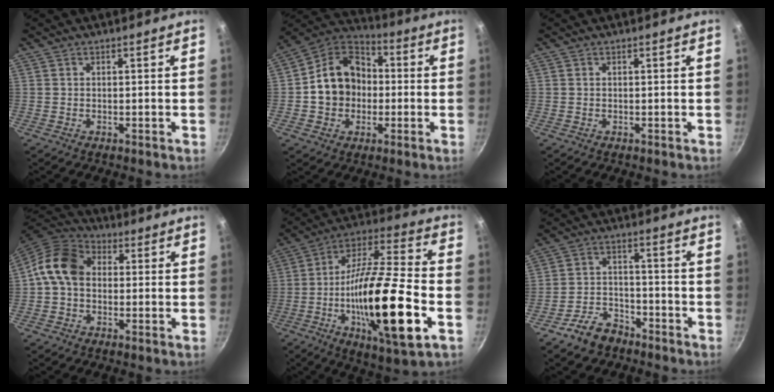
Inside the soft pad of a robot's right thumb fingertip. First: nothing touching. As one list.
[{"total": 14.6, "force": [-0.3, 11.9, 8.3], "torque": [-0.109, 0.034, -0.021]}, {"total": 0.0}, {"total": 10.4, "force": [0.5, 8.0, 6.6], "torque": [-0.090, 0.026, -0.014]}, {"total": 25.7, "force": [-6.8, 6.7, 23.9], "torque": [-0.408, 0.026, -0.122]}, {"total": 7.2, "force": [-5.2, 4.2, 2.8], "torque": [-0.035, 0.053, -0.092]}]